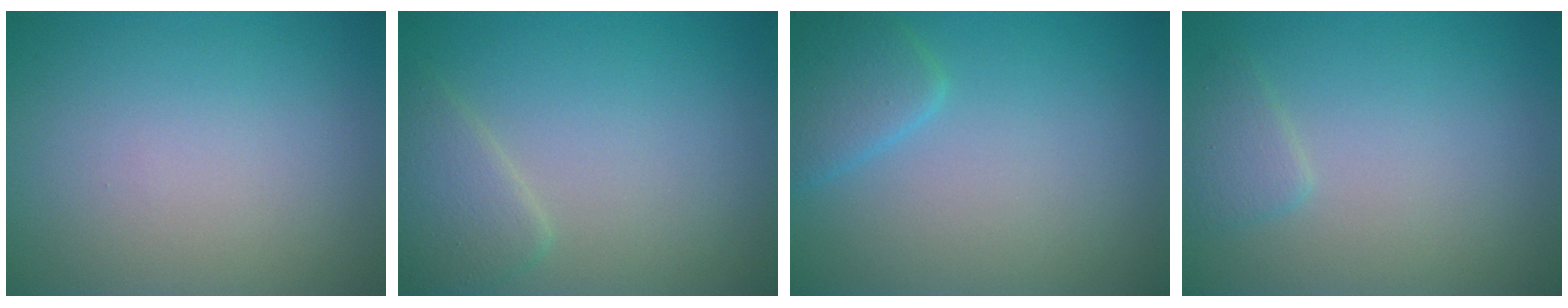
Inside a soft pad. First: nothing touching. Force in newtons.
{"total": 2.6, "press": 2.6, "slide": 0.1}
{"total": 2.6, "press": 2.6, "slide": 0.2}
{"total": 1.5, "press": 1.5, "slide": 0.1}